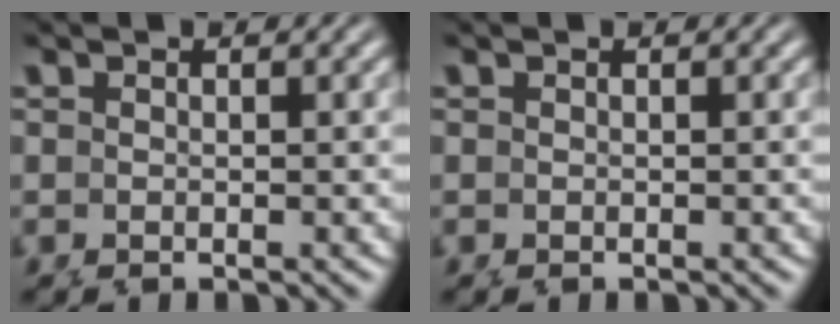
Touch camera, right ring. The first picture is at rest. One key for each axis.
{"total": 0.0}